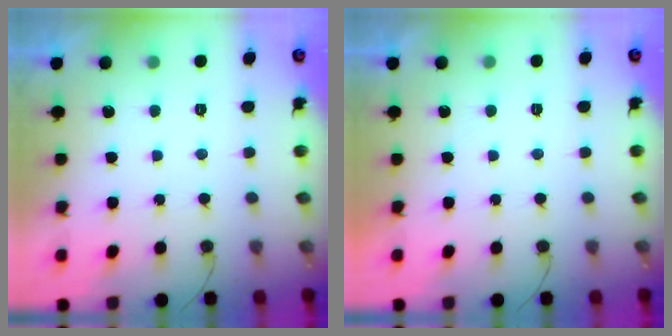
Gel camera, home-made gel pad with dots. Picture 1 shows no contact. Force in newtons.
{"total": 1.9, "press": 1.9, "slide": 0.1}